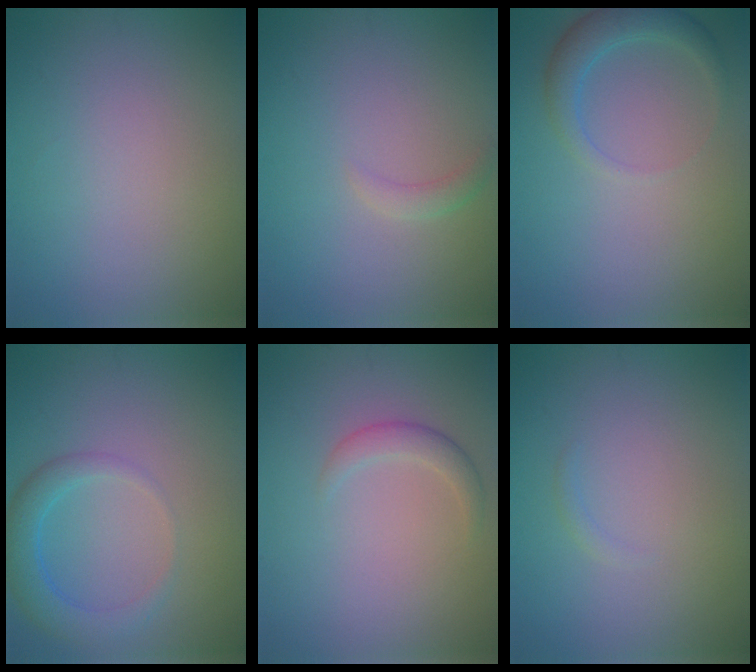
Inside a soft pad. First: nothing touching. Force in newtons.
{"total": 1.1, "press": 1.1, "slide": 0.2}
{"total": 2.6, "press": 2.6, "slide": 0.0}
{"total": 3.3, "press": 3.3, "slide": 0.2}
{"total": 1.6, "press": 1.6, "slide": 0.1}
{"total": 0.5, "press": 0.5, "slide": 0.1}